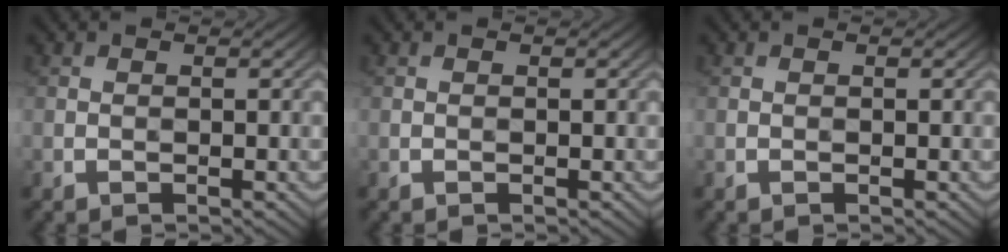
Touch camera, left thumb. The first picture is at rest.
{"total": 0.0}
{"total": 0.0}